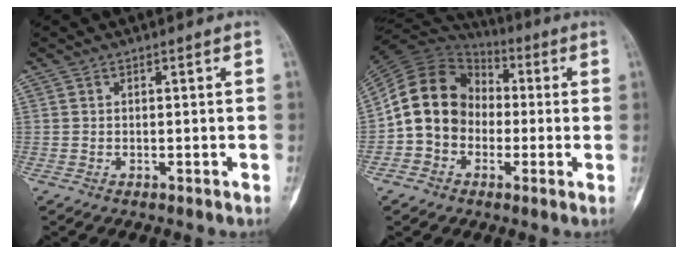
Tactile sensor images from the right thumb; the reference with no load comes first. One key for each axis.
{"total": 14.4, "fx": -1.2, "fy": 12.0, "fz": 7.9, "tx": -0.123, "ty": 0.035, "tz": -0.033}